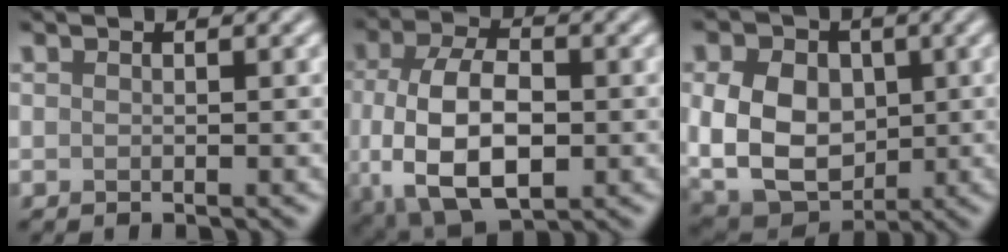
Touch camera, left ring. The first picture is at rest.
{"total": 9.8, "force": [-1.3, 5.6, 8.0], "torque": [-0.166, -0.013, -0.022]}
{"total": 9.9, "force": [0.4, 7.5, 6.5], "torque": [-0.125, -0.004, 0.006]}